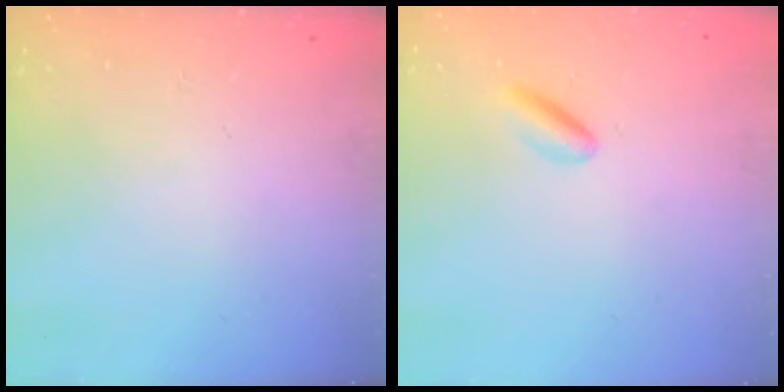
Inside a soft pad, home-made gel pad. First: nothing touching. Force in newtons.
{"total": 2.5, "press": 2.4, "slide": 0.8}